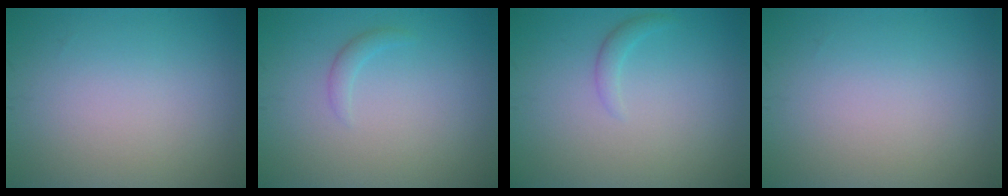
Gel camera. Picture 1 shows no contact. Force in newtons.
{"total": 1.0, "press": 1.0, "slide": 0.1}
{"total": 1.1, "press": 1.1, "slide": 0.1}
{"total": 0.0}